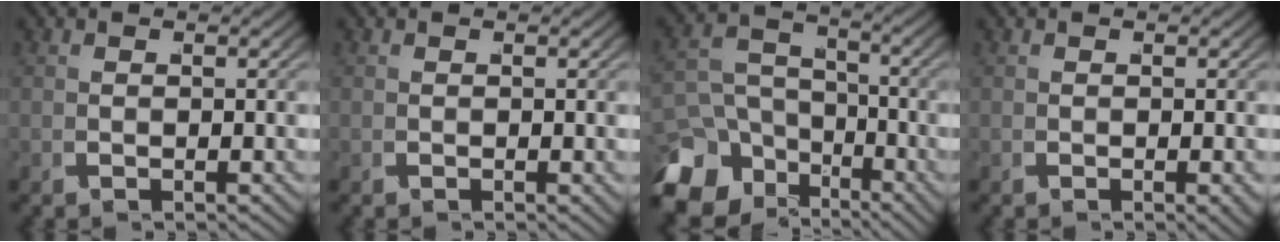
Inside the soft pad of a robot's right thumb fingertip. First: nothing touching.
{"total": 0.0}
{"total": 10.5, "force": [-4.1, 7.8, 5.7], "torque": [-0.090, -0.042, -0.053]}
{"total": 0.9, "force": [-0.3, 0.3, 0.8], "torque": [-0.011, -0.003, -0.003]}